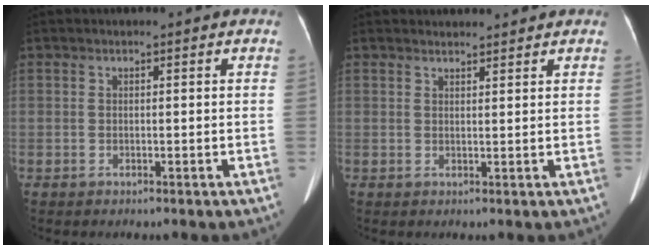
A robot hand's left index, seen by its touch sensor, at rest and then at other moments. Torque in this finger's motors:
{"motor_torque": [-0.05, 0.24, -0.06, -0.01]}